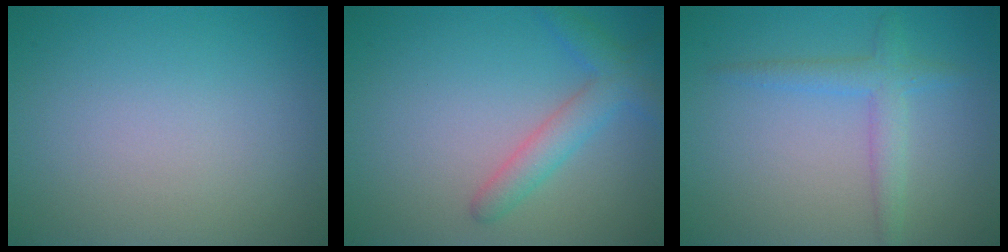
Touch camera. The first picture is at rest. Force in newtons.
{"total": 3.0, "press": 3.0, "slide": 0.2}
{"total": 2.0, "press": 2.0, "slide": 0.1}